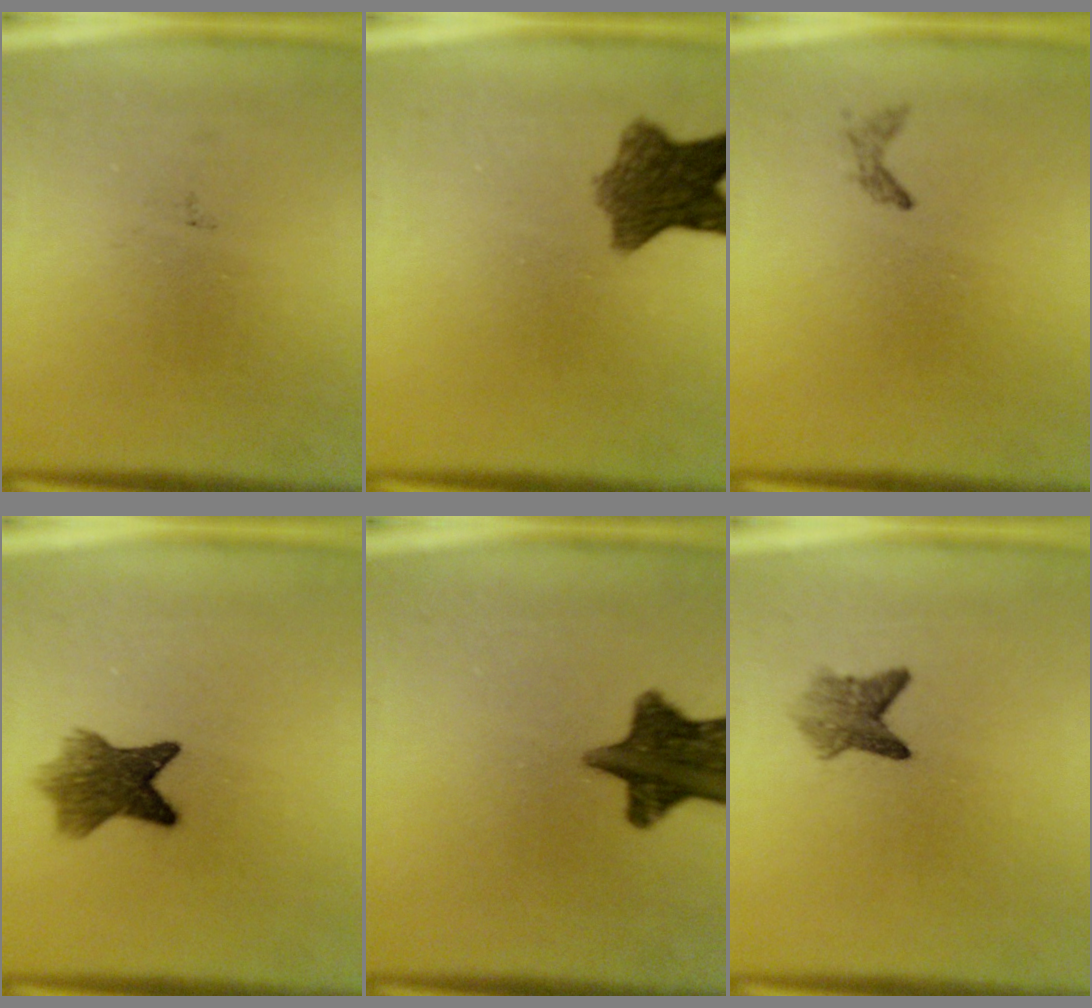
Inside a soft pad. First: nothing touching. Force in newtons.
{"total": 7.9}
{"total": 0.7}
{"total": 6.6}
{"total": 12.0}
{"total": 2.9}